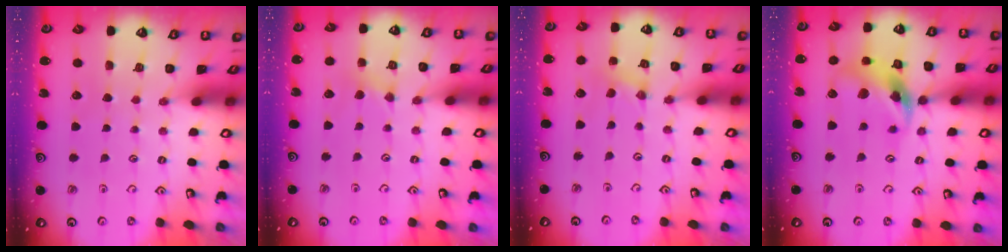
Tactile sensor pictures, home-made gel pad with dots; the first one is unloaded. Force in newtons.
{"total": 2.4, "press": 2.4, "slide": 0.3}
{"total": 1.0, "press": 1.0, "slide": 0.2}
{"total": 11.7, "press": 11.6, "slide": 1.5}